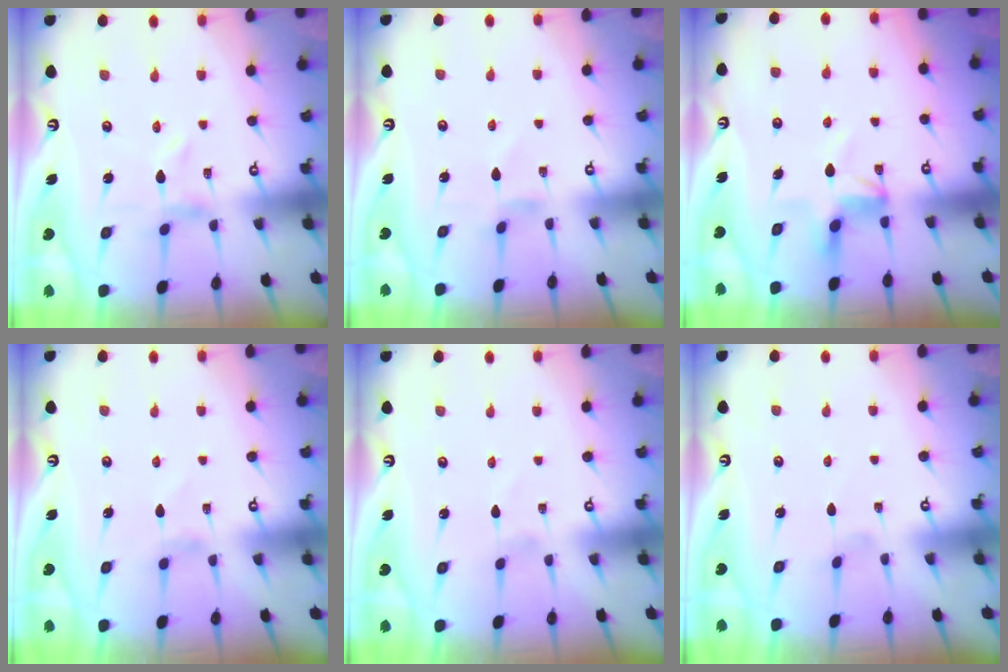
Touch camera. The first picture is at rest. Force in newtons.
{"total": 1.7, "press": 1.7, "slide": 0.4}
{"total": 5.7, "press": 5.4, "slide": 1.9}
{"total": 2.7, "press": 2.7, "slide": 0.3}
{"total": 1.2, "press": 1.2, "slide": 0.1}
{"total": 0.0}